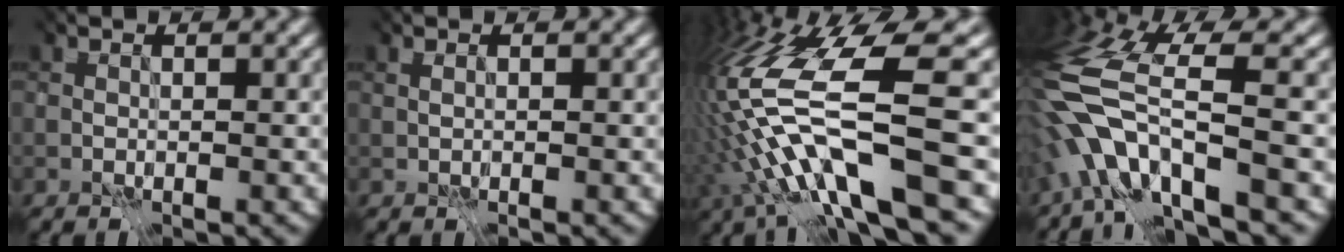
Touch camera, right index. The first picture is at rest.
{"total": 1.1, "force": [0.6, 0.6, 0.7], "torque": [-0.008, 0.010, 0.008]}
{"total": 12.2, "force": [-5.8, 1.1, 10.7], "torque": [-0.219, -0.007, -0.068]}
{"total": 9.2, "force": [-5.2, 1.4, 7.4], "torque": [-0.157, -0.005, -0.078]}